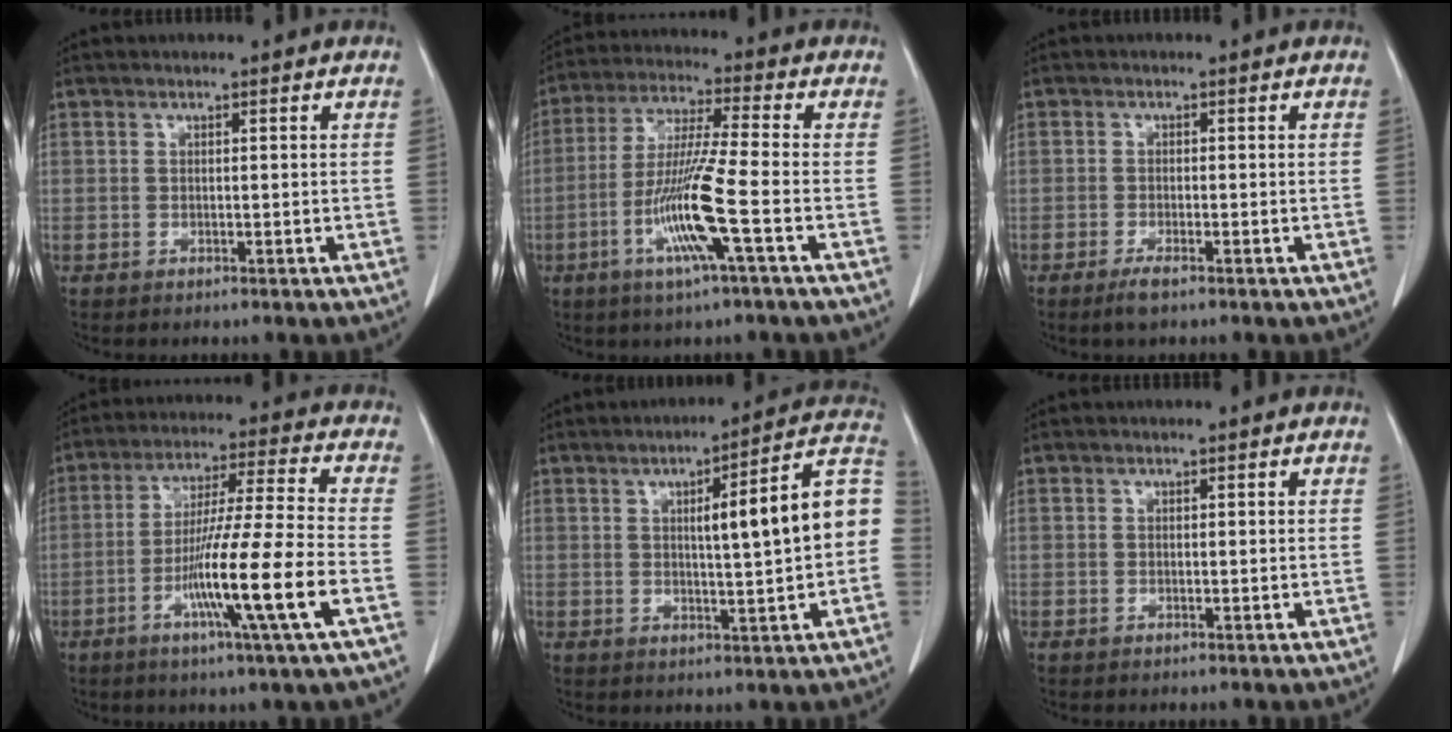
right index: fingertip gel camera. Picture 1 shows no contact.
{"total": 11.8, "force": [-4.1, -0.7, 11.1], "torque": [-0.224, -0.014, -0.083]}
{"total": 2.1, "force": [-1.5, 0.2, 1.4], "torque": [-0.033, -0.004, -0.029]}
{"total": 14.4, "force": [-5.1, -1.7, 13.4], "torque": [-0.245, -0.016, -0.095]}
{"total": 13.1, "force": [0.8, 1.0, 13.0], "torque": [-0.170, 0.029, 0.008]}
{"total": 0.0}